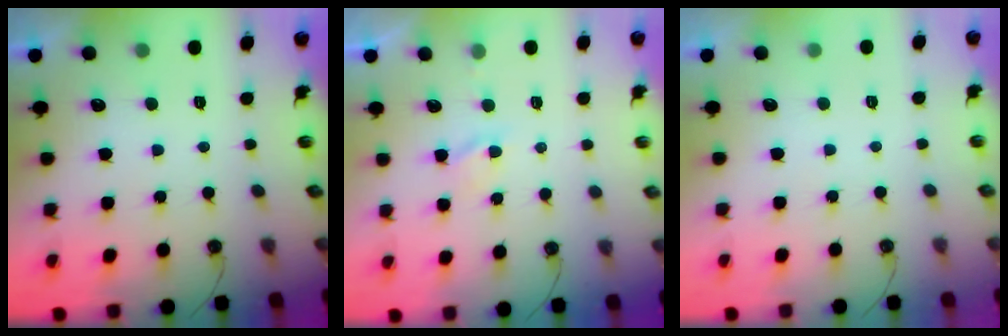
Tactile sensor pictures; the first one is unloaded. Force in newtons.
{"total": 1.9, "press": 1.9, "slide": 0.4}
{"total": 0.0}